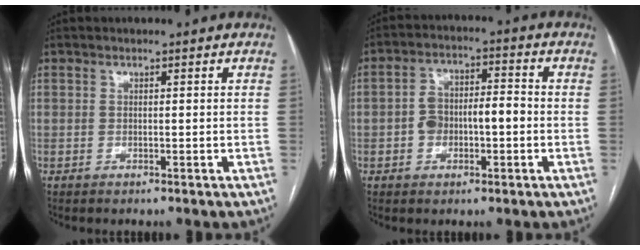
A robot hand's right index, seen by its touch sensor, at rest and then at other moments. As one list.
[{"total": 7.1, "force": [-1.2, 3.6, 6.0], "torque": [-0.112, 0.031, -0.018]}]